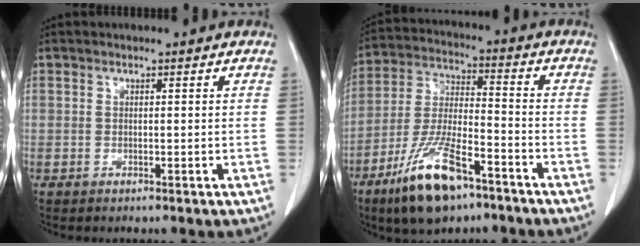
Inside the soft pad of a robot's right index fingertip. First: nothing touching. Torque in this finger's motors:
{"motor_torque": [1.16, -0.98, 0.61, 0.18]}